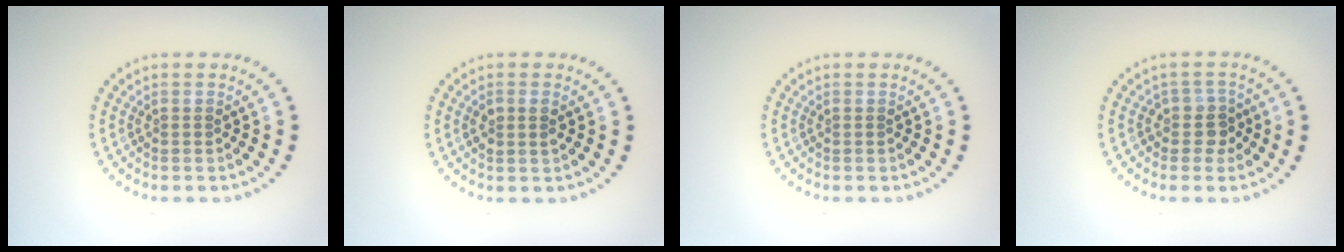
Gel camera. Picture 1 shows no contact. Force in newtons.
{"total": 1.4, "press": 1.4, "slide": 0.5}
{"total": 0.0}
{"total": 2.2, "press": 1.8, "slide": 1.2}